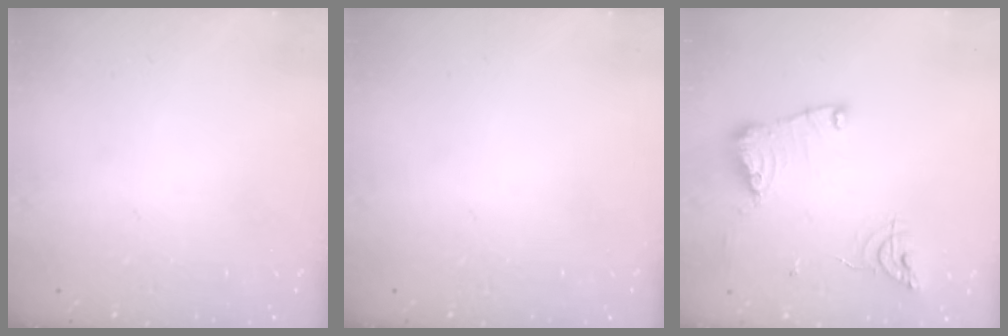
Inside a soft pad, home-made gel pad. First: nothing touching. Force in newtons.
{"total": 0.0}
{"total": 13.4, "press": 13.3, "slide": 1.4}